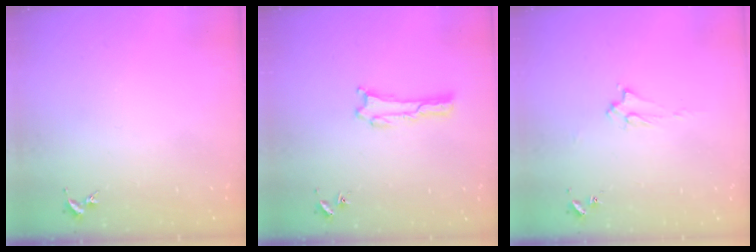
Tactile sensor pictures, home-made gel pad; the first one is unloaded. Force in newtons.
{"total": 0.0}
{"total": 1.9, "press": 1.9, "slide": 0.3}